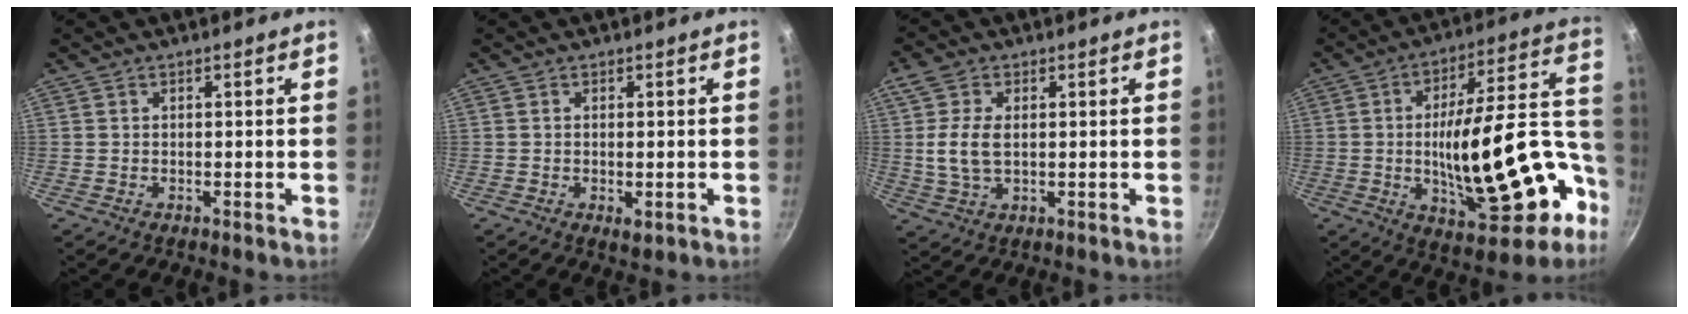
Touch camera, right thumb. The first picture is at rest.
{"total": 1.9, "force": [-0.5, 0.8, 1.6], "torque": [-0.031, -0.008, -0.003]}
{"total": 7.2, "force": [0.8, 4.1, 5.9], "torque": [-0.125, 0.002, 0.011]}
{"total": 27.2, "force": [-6.3, 11.5, 23.8], "torque": [-0.327, 0.048, -0.072]}